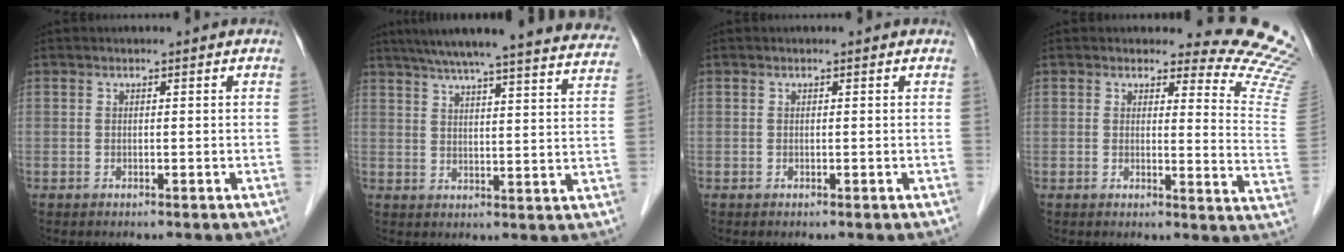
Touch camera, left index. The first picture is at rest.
{"total": 28.8, "force": [26.1, 1.7, 12.0], "torque": [-0.185, -0.042, 0.315]}
{"total": 0.0}
{"total": 11.2, "force": [11.2, 0.7, 1.0], "torque": [0.016, -0.124, 0.086]}